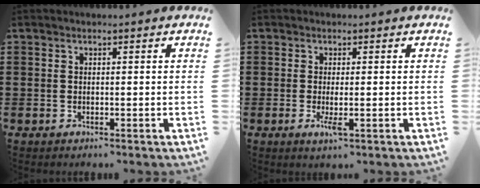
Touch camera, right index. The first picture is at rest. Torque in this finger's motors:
{"motor_torque": [0.69, -0.06, 0.16, 0.03]}